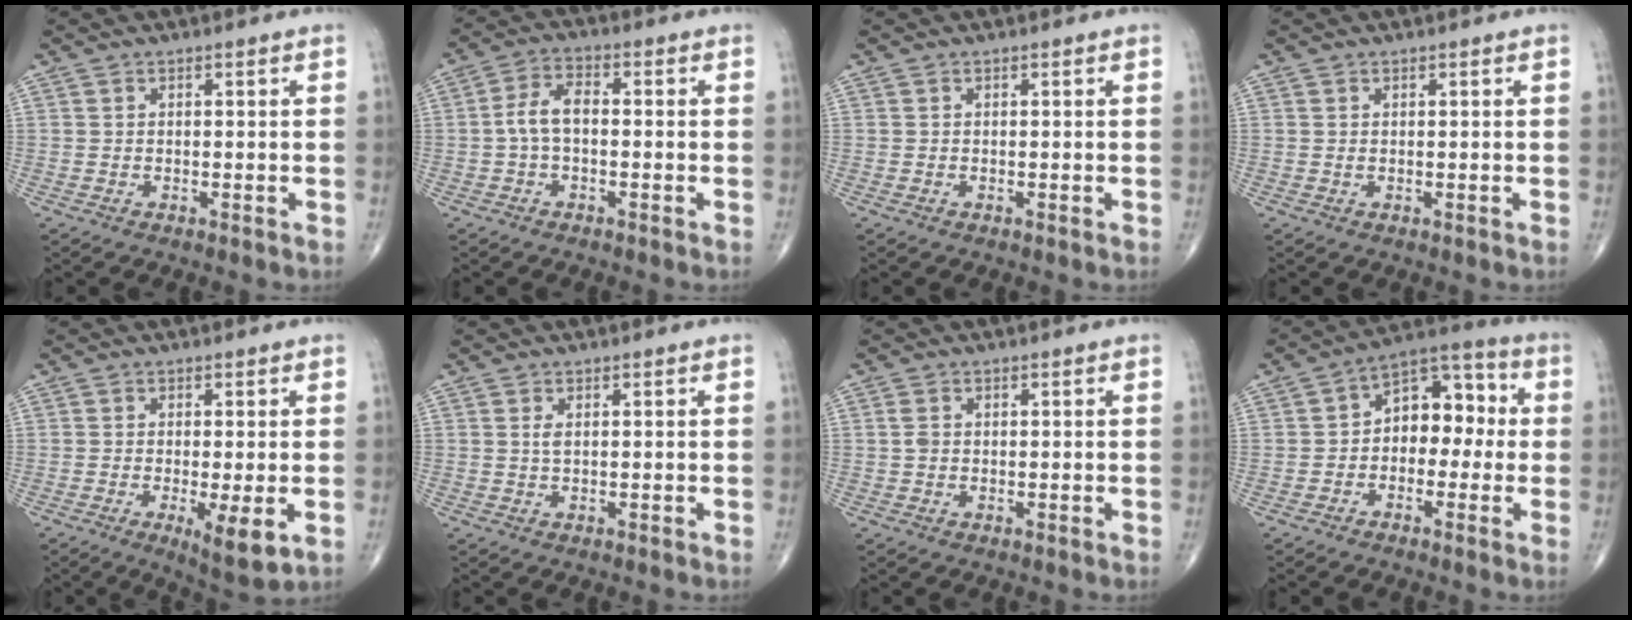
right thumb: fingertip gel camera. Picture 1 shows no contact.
{"total": 5.4, "force": [-0.6, 2.9, 4.5], "torque": [-0.087, 0.021, -0.018]}
{"total": 0.0}
{"total": 0.0}
{"total": 6.7, "force": [-1.7, 1.5, 6.3], "torque": [-0.104, -0.021, -0.025]}
{"total": 1.0, "force": [0.3, 0.4, 0.9], "torque": [-0.018, -0.001, 0.007]}
{"total": 1.3, "force": [0.1, 1.0, 0.8], "torque": [-0.012, 0.001, 0.002]}
{"total": 10.7, "force": [-0.1, 7.3, 7.8], "torque": [-0.070, 0.044, -0.019]}